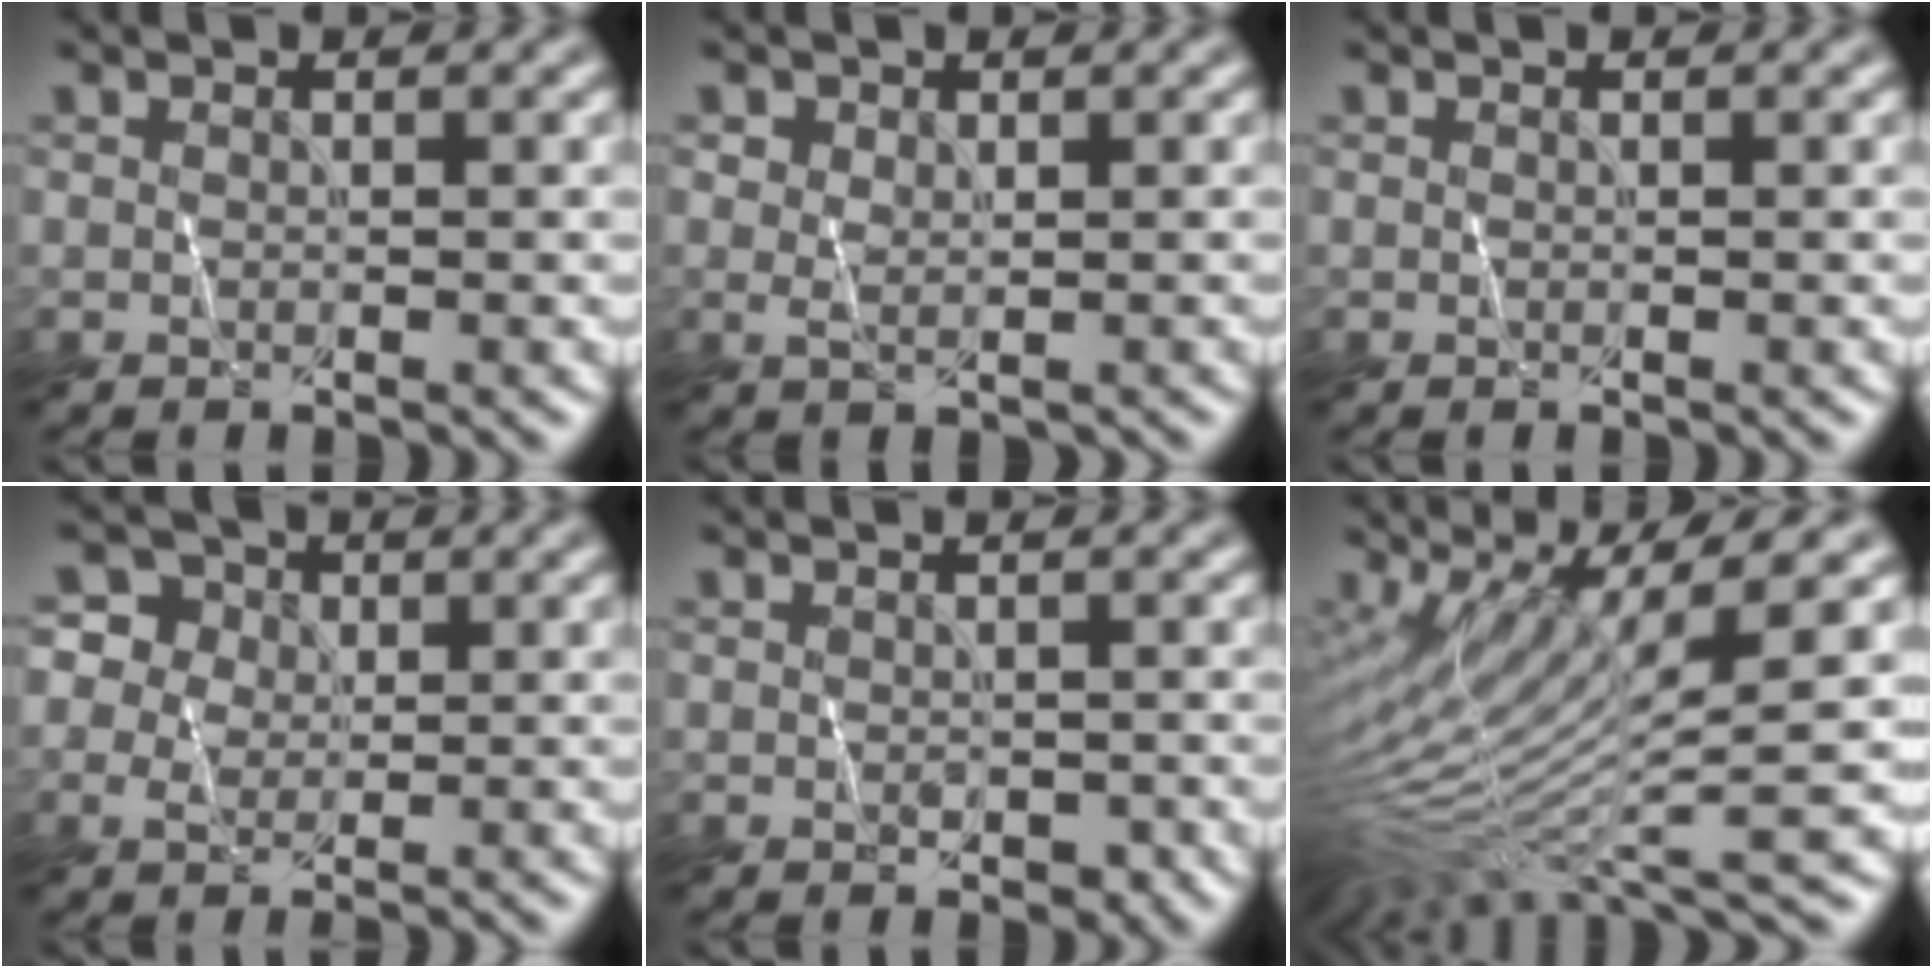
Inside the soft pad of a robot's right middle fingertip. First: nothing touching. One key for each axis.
{"total": 1.5, "fx": 0.5, "fy": 1.1, "fz": 0.8, "tx": -0.014, "ty": 0.002, "tz": 0.012}
{"total": 0.0}
{"total": 5.1, "fx": 0.2, "fy": 4.6, "fz": 2.1, "tx": -0.010, "ty": 0.037, "tz": -0.027}
{"total": 0.9, "fx": -0.2, "fy": 0.8, "fz": 0.5, "tx": -0.006, "ty": -0.008, "tz": -0.002}
{"total": 10.5, "fx": 0.1, "fy": 2.4, "fz": 10.2, "tx": -0.199, "ty": 0.002, "tz": 0.014}